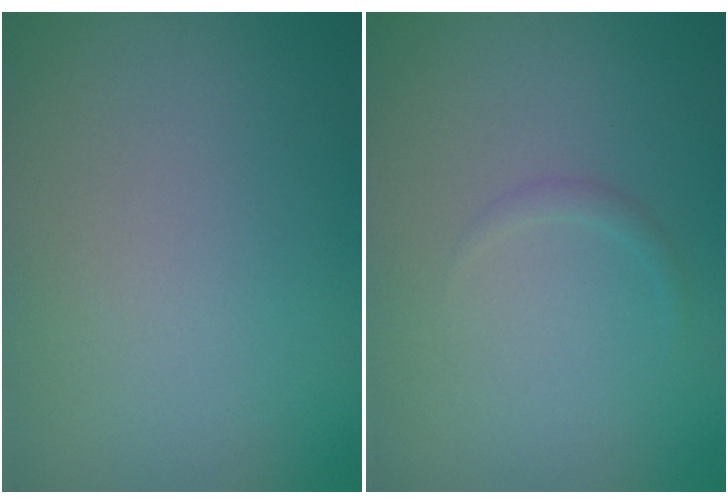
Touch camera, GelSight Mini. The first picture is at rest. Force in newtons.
{"total": 0.7, "press": 0.7, "slide": 0.1}